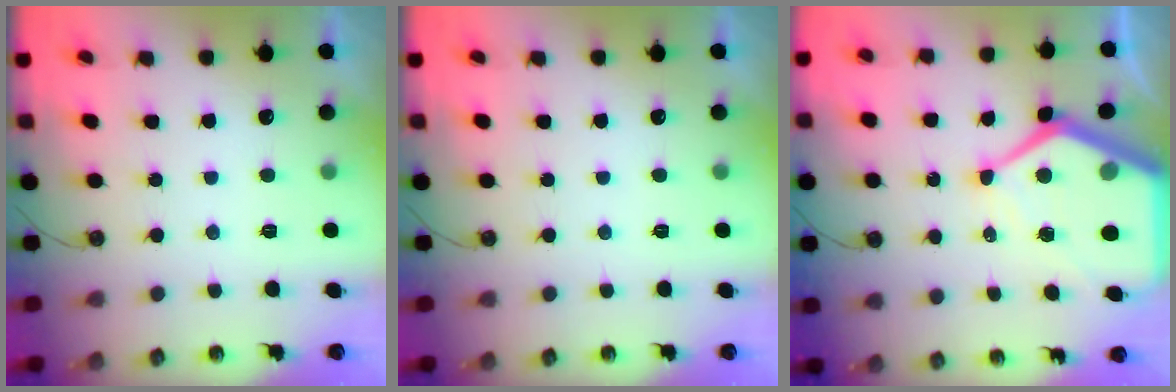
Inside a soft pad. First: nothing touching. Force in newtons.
{"total": 0.0}
{"total": 19.4, "press": 19.3, "slide": 2.0}